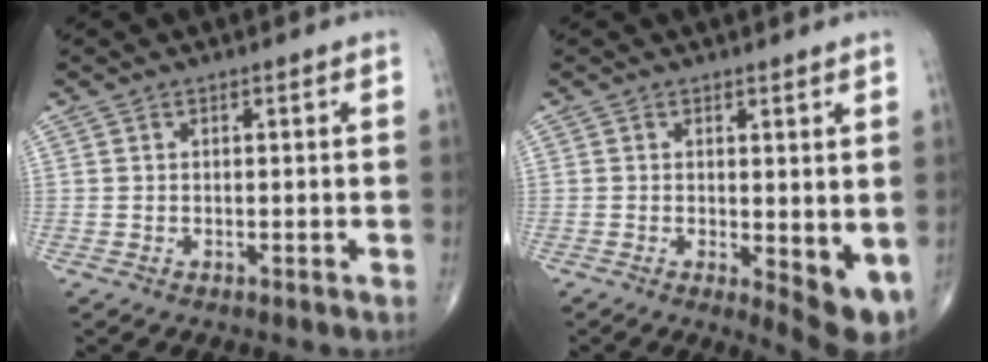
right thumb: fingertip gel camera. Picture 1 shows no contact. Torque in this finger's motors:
{"motor_torque": [0.32, 0.44, 0.05, -0.29, 0.08]}